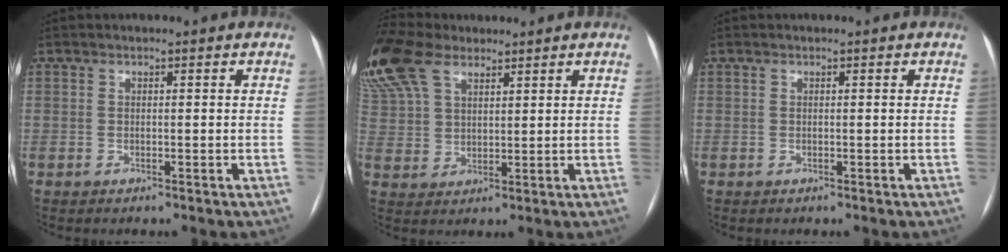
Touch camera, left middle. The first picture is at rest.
{"total": 13.8, "force": [9.7, 6.6, 7.2], "torque": [-0.185, 0.041, 0.193]}
{"total": 0.0}